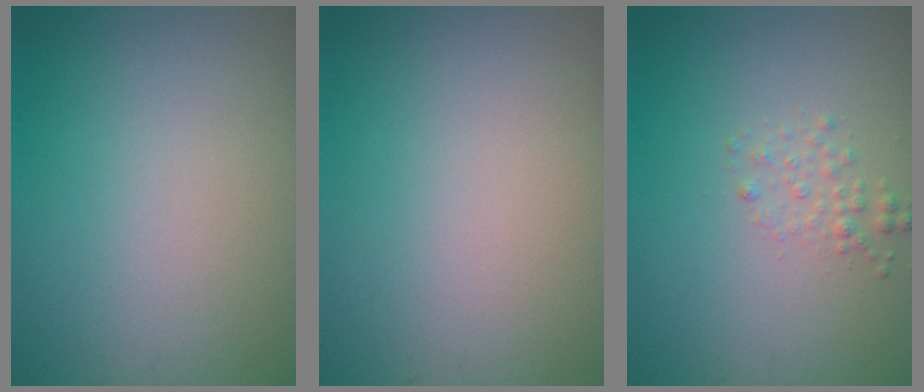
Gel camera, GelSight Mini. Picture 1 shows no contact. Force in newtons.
{"total": 0.0}
{"total": 1.3, "press": 1.3, "slide": 0.1}